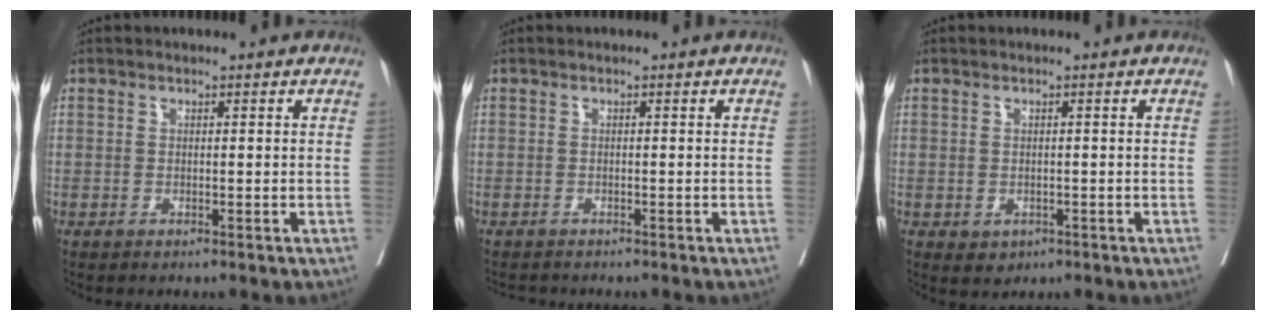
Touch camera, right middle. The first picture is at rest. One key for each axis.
{"total": 1.3, "fx": -1.2, "fy": 0.3, "fz": 0.0, "tx": -0.006, "ty": -0.005, "tz": -0.020}
{"total": 1.7, "fx": -0.6, "fy": 1.4, "fz": 0.8, "tx": -0.010, "ty": 0.001, "tz": 0.003}